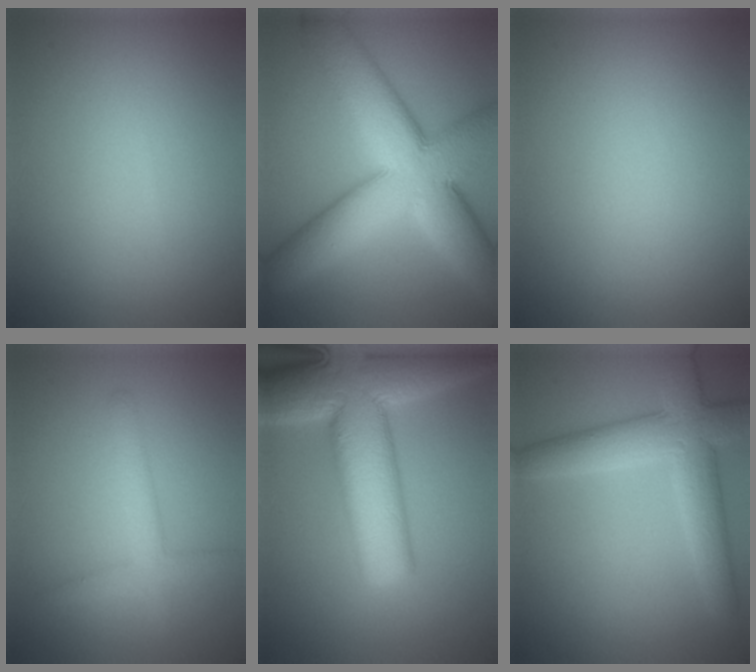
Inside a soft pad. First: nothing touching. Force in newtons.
{"total": 13.7, "press": 13.7, "slide": 0.6}
{"total": 0.0}
{"total": 2.7, "press": 2.7, "slide": 0.2}
{"total": 13.4, "press": 13.4, "slide": 0.7}
{"total": 6.5, "press": 6.5, "slide": 0.5}